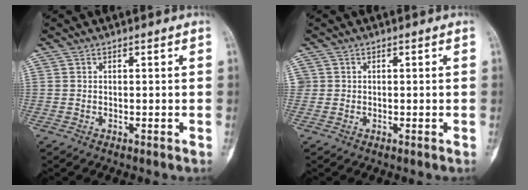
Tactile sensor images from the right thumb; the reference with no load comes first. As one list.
[{"total": 0.8, "force": [-0.1, 0.8, 0.0], "torque": [0.007, 0.003, -0.003]}]